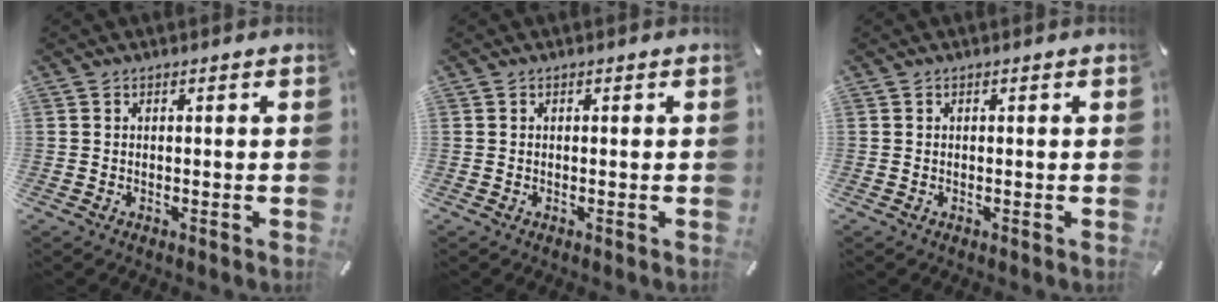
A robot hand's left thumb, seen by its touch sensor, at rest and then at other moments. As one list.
[{"total": 0.0}, {"total": 0.0}]